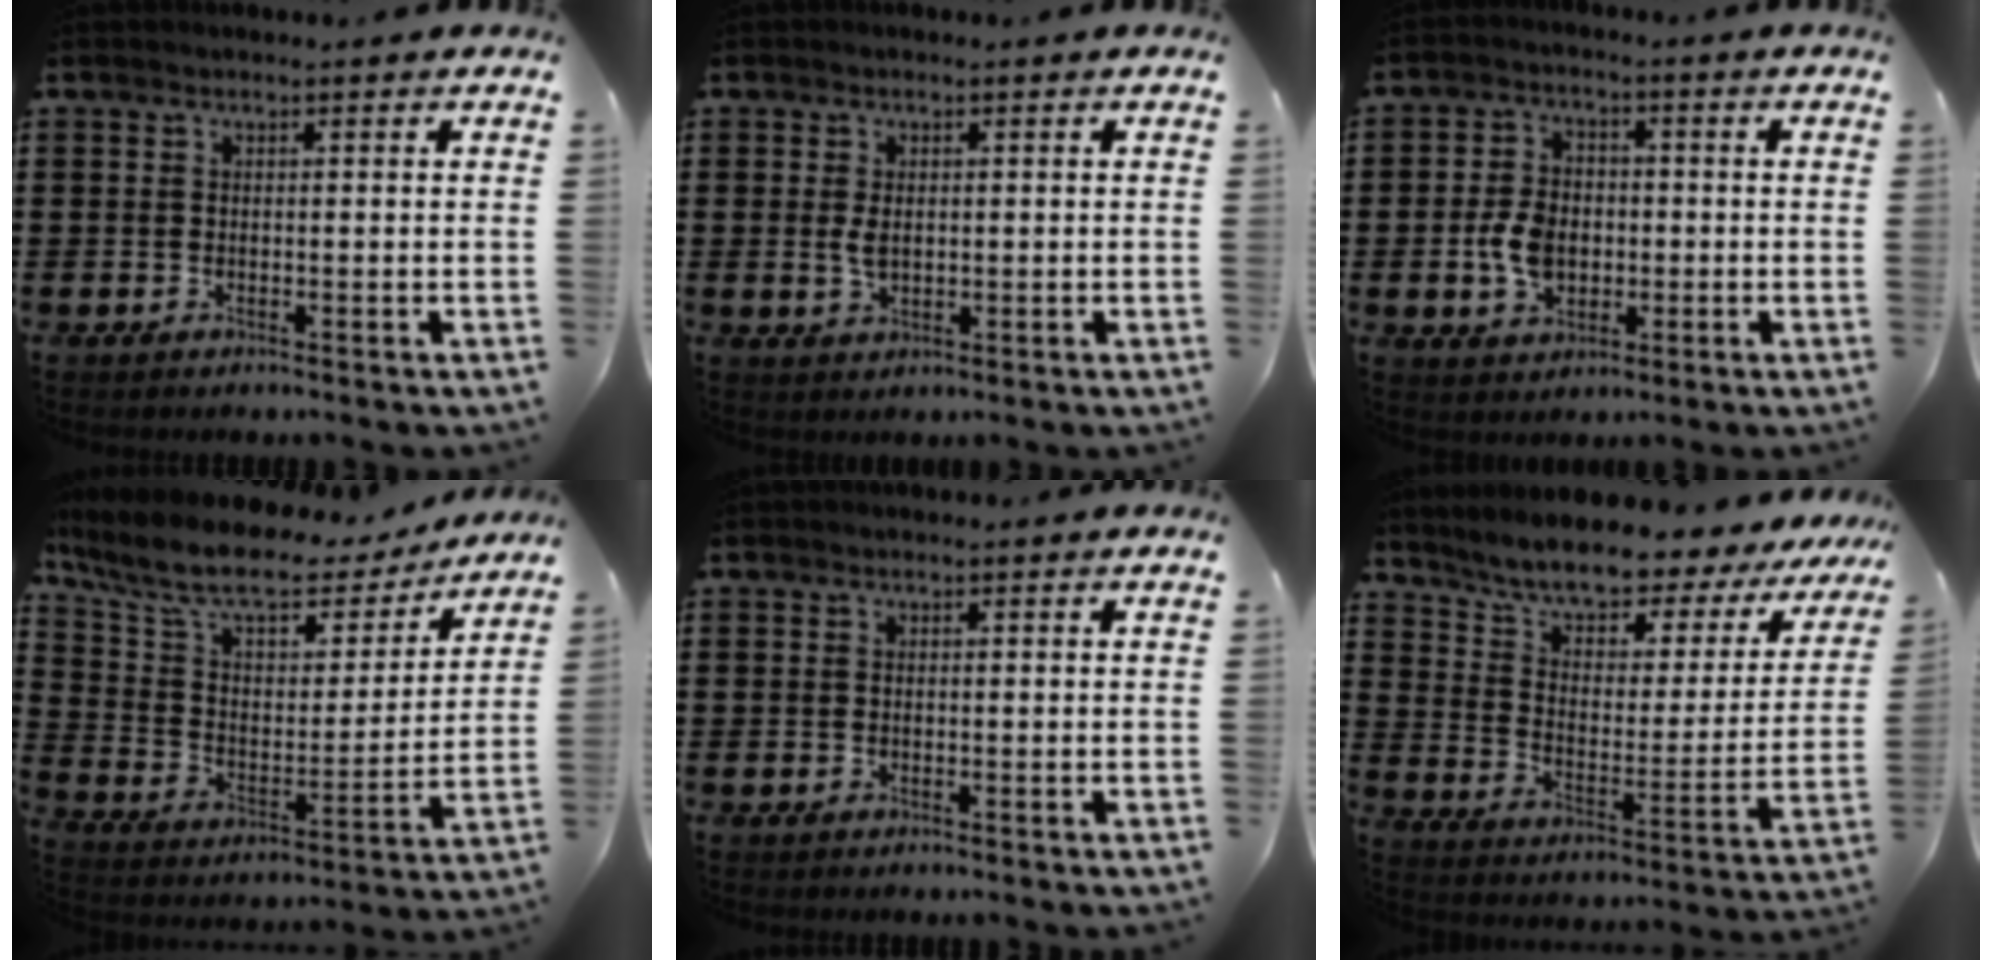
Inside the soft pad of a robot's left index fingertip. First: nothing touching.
{"total": 2.8, "force": [0.2, 1.6, 2.3], "torque": [-0.054, 0.001, 0.001]}
{"total": 6.6, "force": [-1.1, 4.6, 4.6], "torque": [-0.107, 0.006, -0.024]}
{"total": 10.1, "force": [8.1, 3.0, 5.2], "torque": [-0.136, -0.047, 0.141]}
{"total": 0.0}
{"total": 7.1, "force": [6.5, 1.0, 2.8], "torque": [-0.079, -0.053, 0.104]}